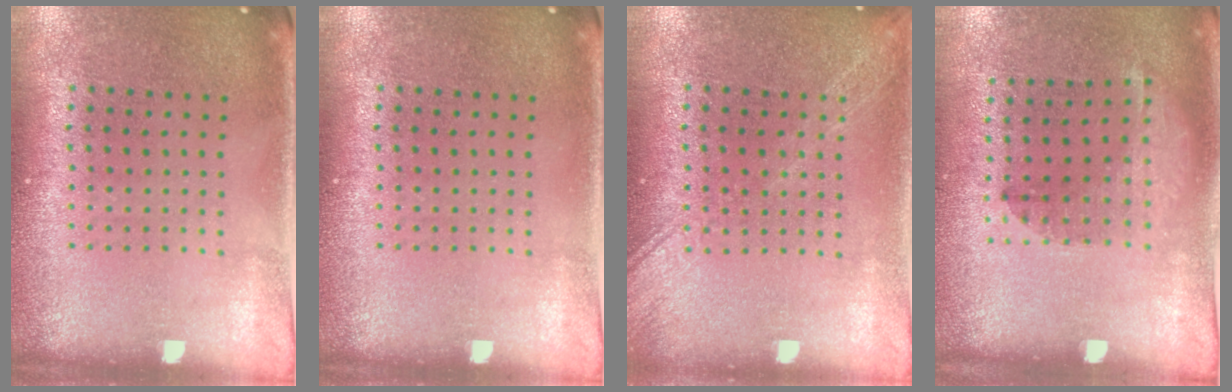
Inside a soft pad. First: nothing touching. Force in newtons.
{"total": 0.0}
{"total": 2.6, "press": 2.6, "slide": 0.3}
{"total": 1.3, "press": 1.0, "slide": 0.8}